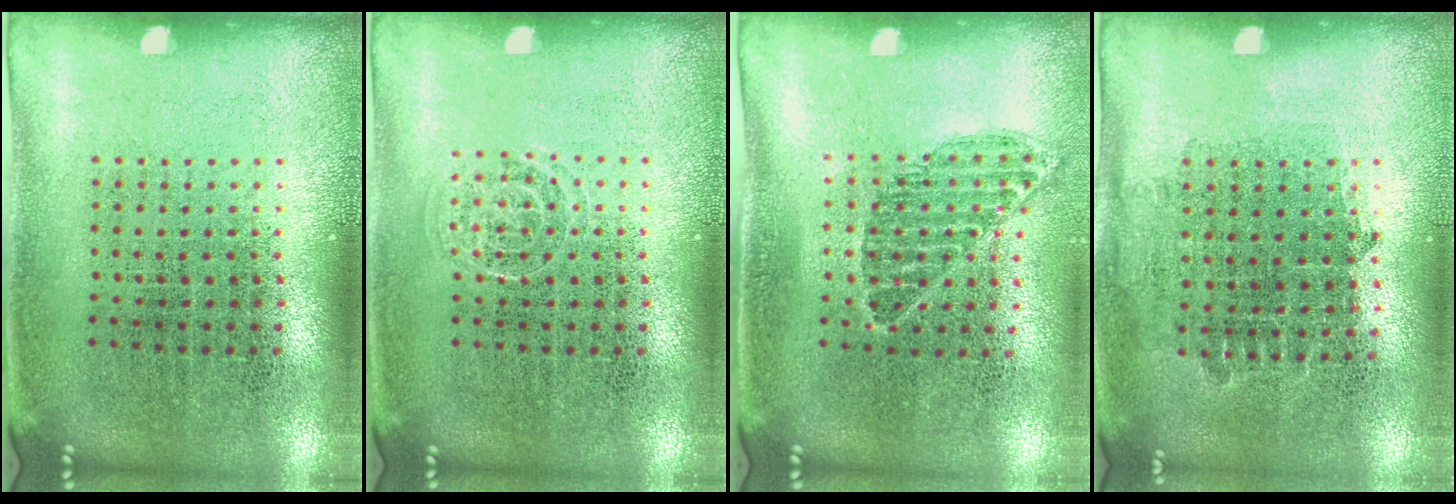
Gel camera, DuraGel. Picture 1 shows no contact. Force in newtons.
{"total": 1.1, "press": 1.1, "slide": 0.2}
{"total": 0.8, "press": 0.7, "slide": 0.4}
{"total": 0.8, "press": 0.8, "slide": 0.3}